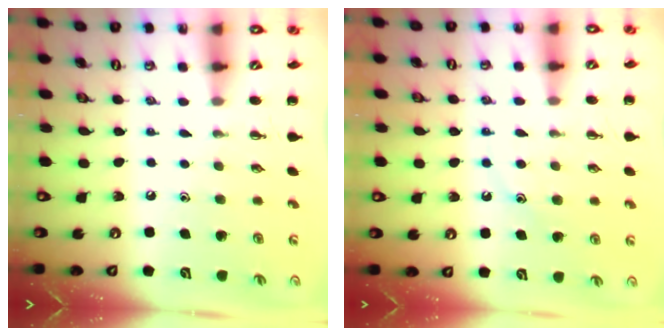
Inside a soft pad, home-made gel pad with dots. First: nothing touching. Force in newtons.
{"total": 9.9, "press": 9.8, "slide": 1.1}